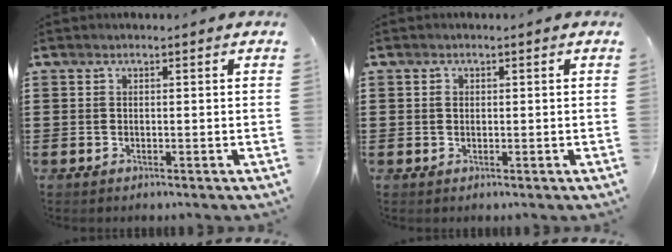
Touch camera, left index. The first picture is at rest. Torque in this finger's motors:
{"motor_torque": [-0.11, 0.63, -0.63, -0.21]}